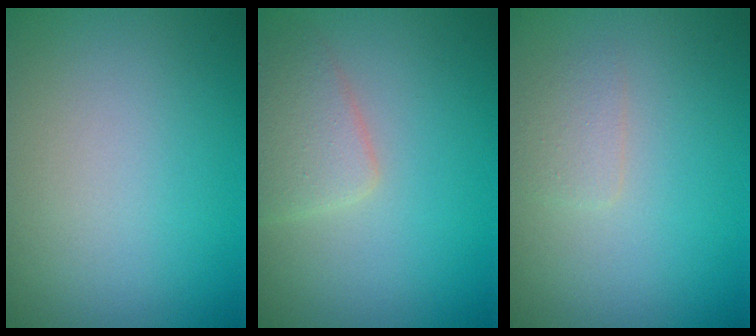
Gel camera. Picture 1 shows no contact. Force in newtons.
{"total": 2.8, "press": 2.8, "slide": 0.1}
{"total": 1.3, "press": 1.3, "slide": 0.0}